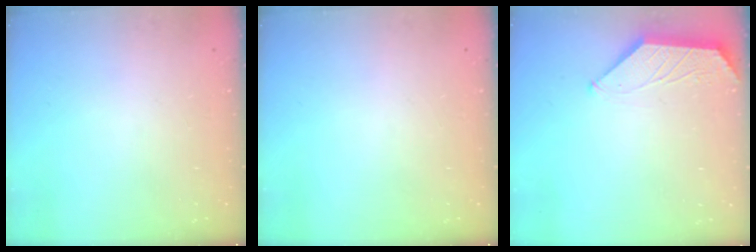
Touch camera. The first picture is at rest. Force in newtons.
{"total": 0.0}
{"total": 0.5, "press": 0.5, "slide": 0.2}